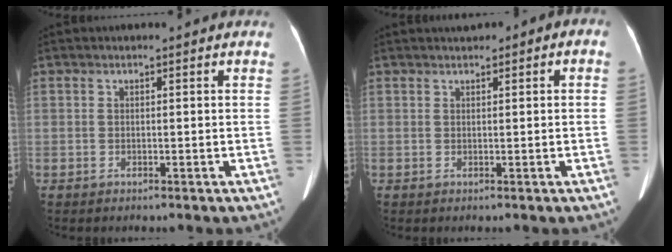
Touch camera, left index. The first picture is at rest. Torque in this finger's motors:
{"motor_torque": [0.40, -1.10, 0.07, 0.02]}